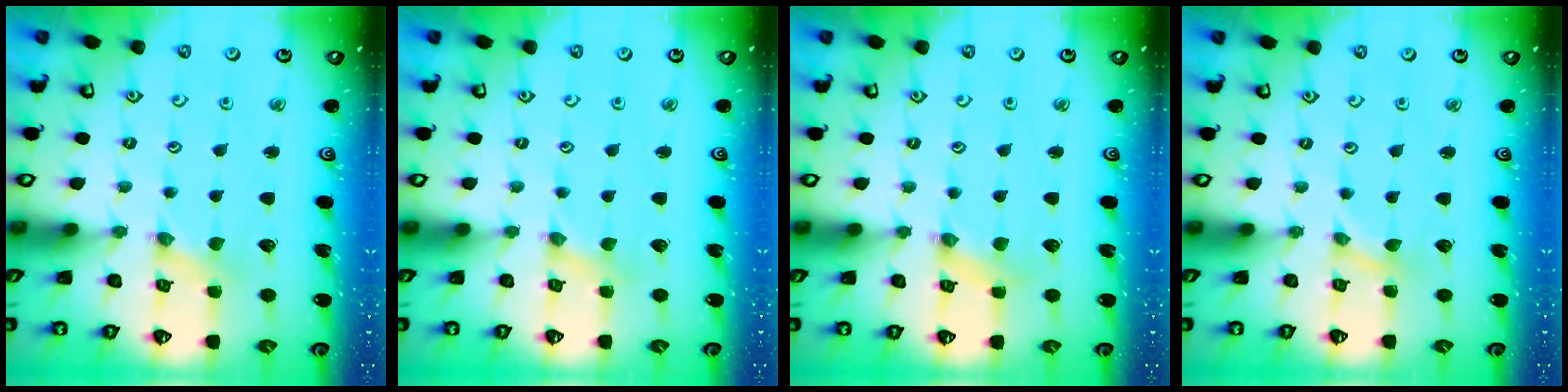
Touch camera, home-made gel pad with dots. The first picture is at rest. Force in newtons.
{"total": 0.0}
{"total": 1.7, "press": 1.7, "slide": 0.3}
{"total": 0.0}